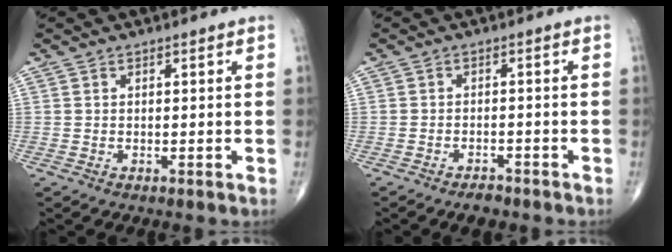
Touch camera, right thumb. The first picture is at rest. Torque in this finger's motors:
{"motor_torque": [0.13, 0.55, -0.06, -0.09, -0.02]}